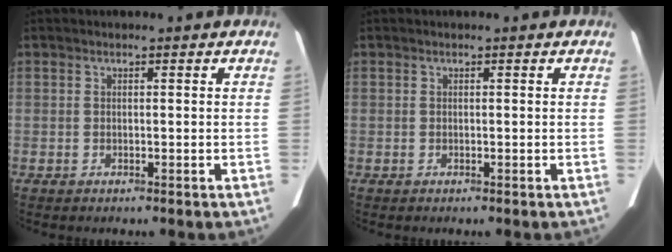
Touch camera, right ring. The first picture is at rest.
{"total": 0.0}